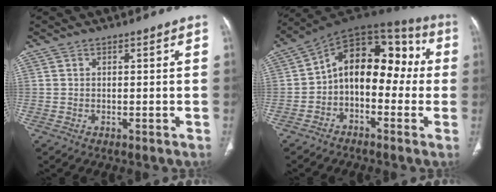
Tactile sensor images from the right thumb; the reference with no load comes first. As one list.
[{"total": 15.5, "force": [-0.7, 9.9, 11.9], "torque": [-0.127, 0.060, -0.029]}]